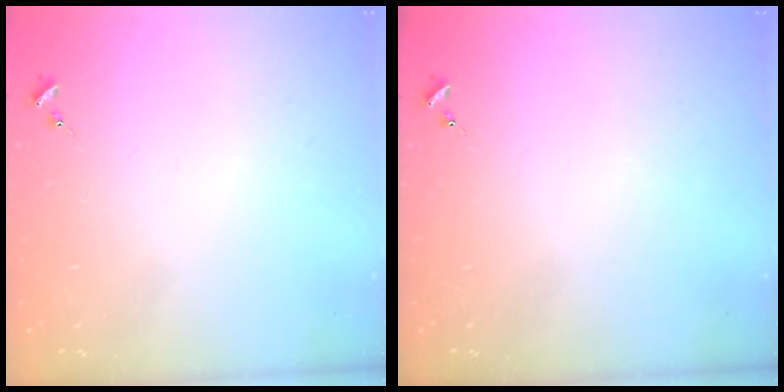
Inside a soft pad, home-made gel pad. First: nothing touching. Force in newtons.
{"total": 0.0}